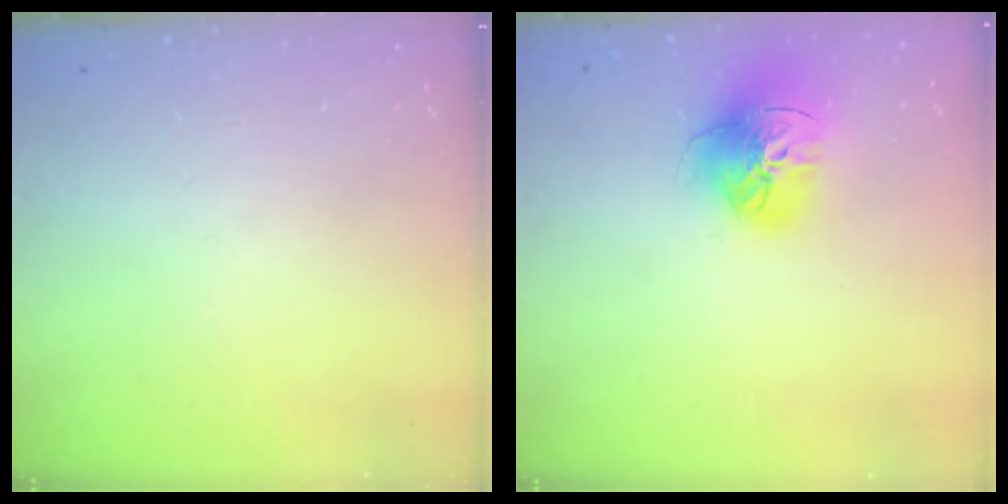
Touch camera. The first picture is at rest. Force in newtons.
{"total": 17.9, "press": 17.9, "slide": 1.6}